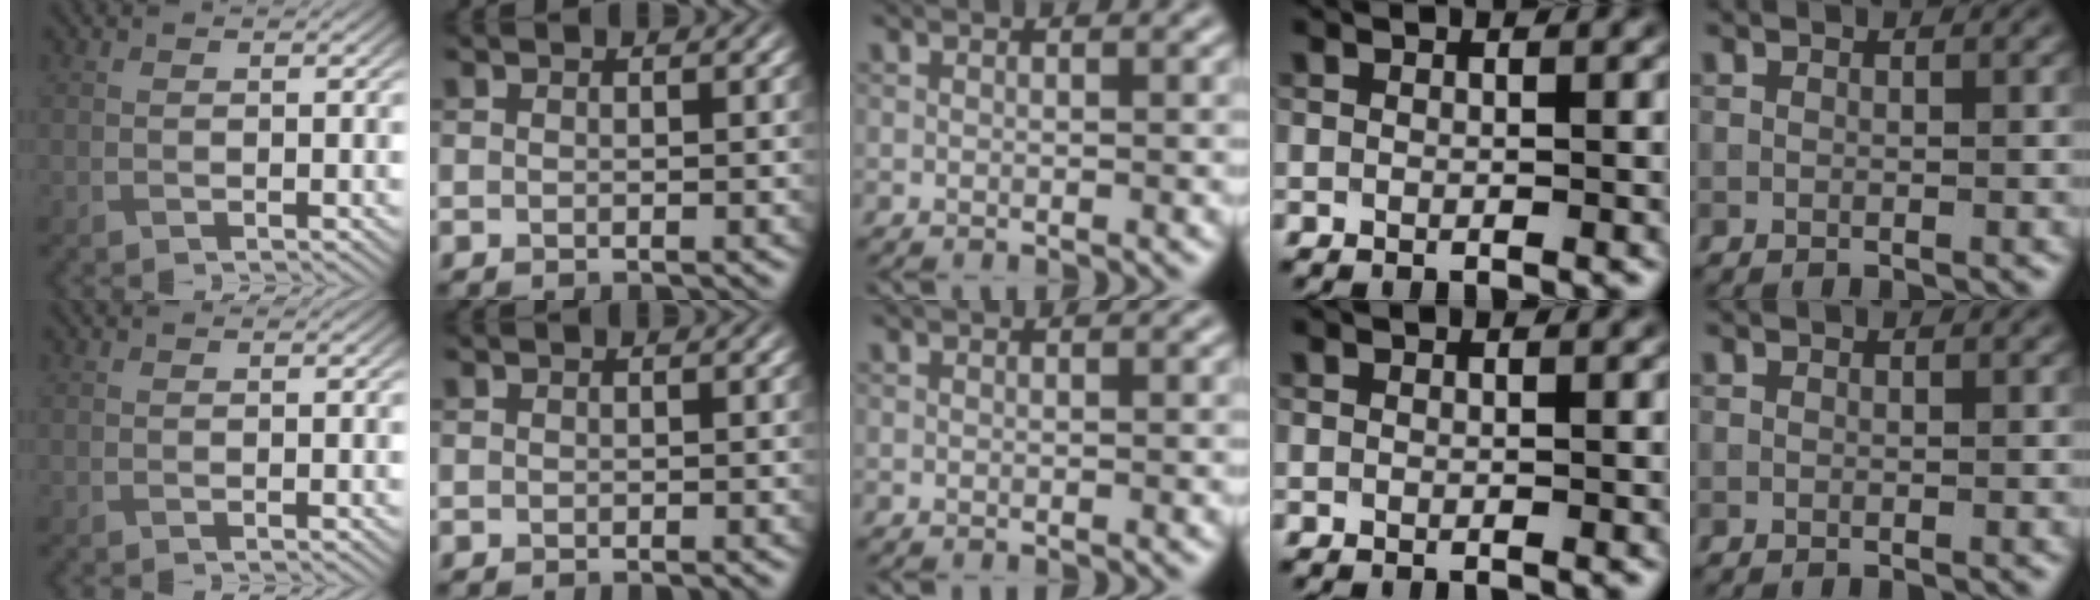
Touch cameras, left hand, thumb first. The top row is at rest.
{"index": {"total": 0.6, "force": [0.0, -0.2, -0.5], "torque": [0.008, 0.001, 0.003]}}